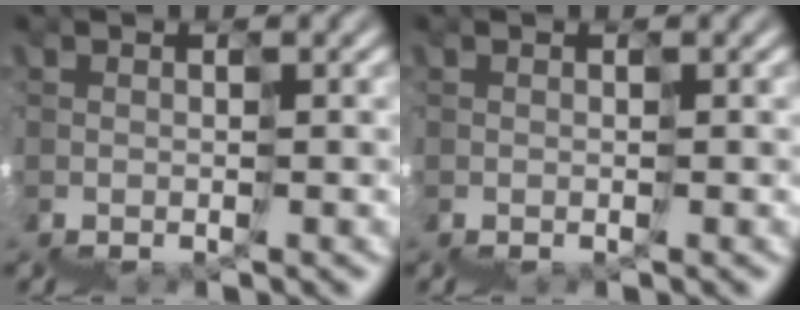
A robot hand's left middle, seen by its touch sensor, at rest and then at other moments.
{"total": 0.0}